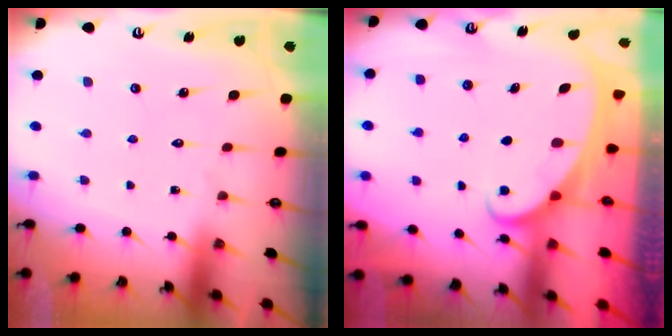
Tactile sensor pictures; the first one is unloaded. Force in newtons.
{"total": 1.9, "press": 1.9, "slide": 0.3}